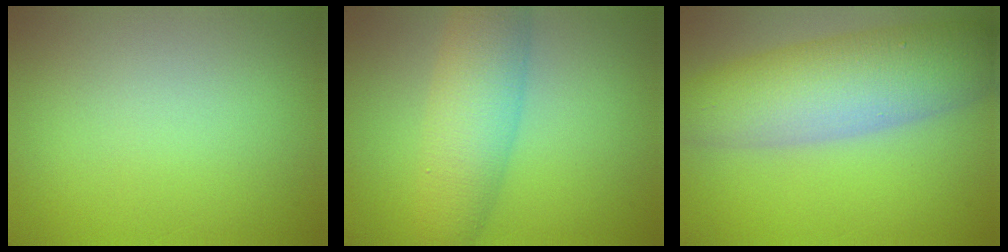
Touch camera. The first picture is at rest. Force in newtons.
{"total": 6.1, "press": 6.1, "slide": 0.2}
{"total": 8.8, "press": 8.8, "slide": 0.4}